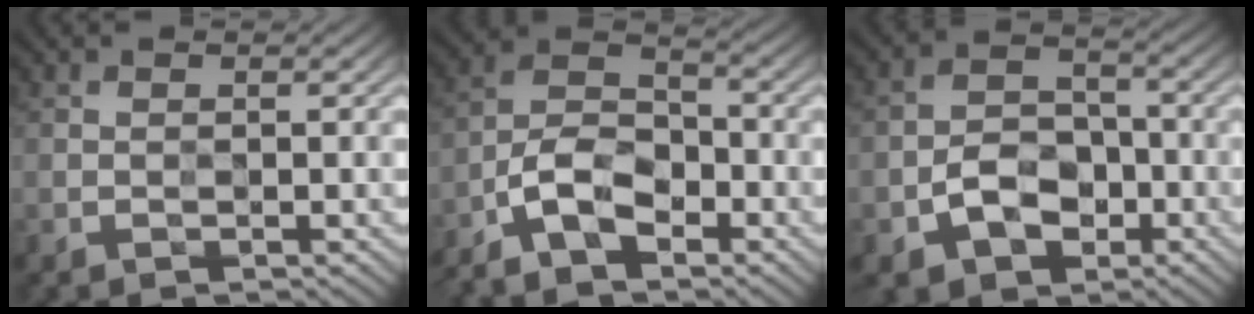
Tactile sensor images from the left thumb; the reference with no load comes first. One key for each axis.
{"total": 8.7, "fx": -5.6, "fy": 3.9, "fz": 5.4, "tx": -0.104, "ty": -0.001, "tz": -0.124}
{"total": 6.9, "fx": -3.0, "fy": 4.8, "fz": 4.0, "tx": -0.074, "ty": -0.002, "tz": -0.060}